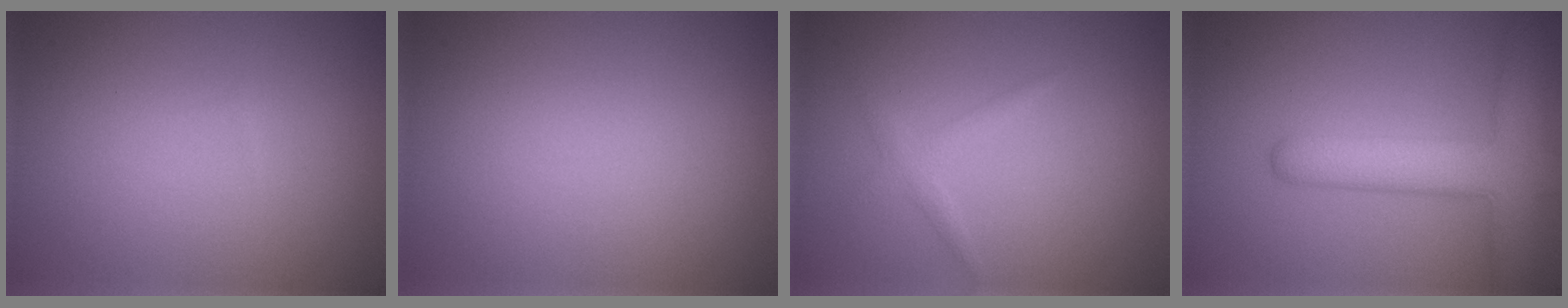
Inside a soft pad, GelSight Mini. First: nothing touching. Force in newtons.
{"total": 0.0}
{"total": 1.3, "press": 1.3, "slide": 0.1}
{"total": 6.6, "press": 6.5, "slide": 0.5}